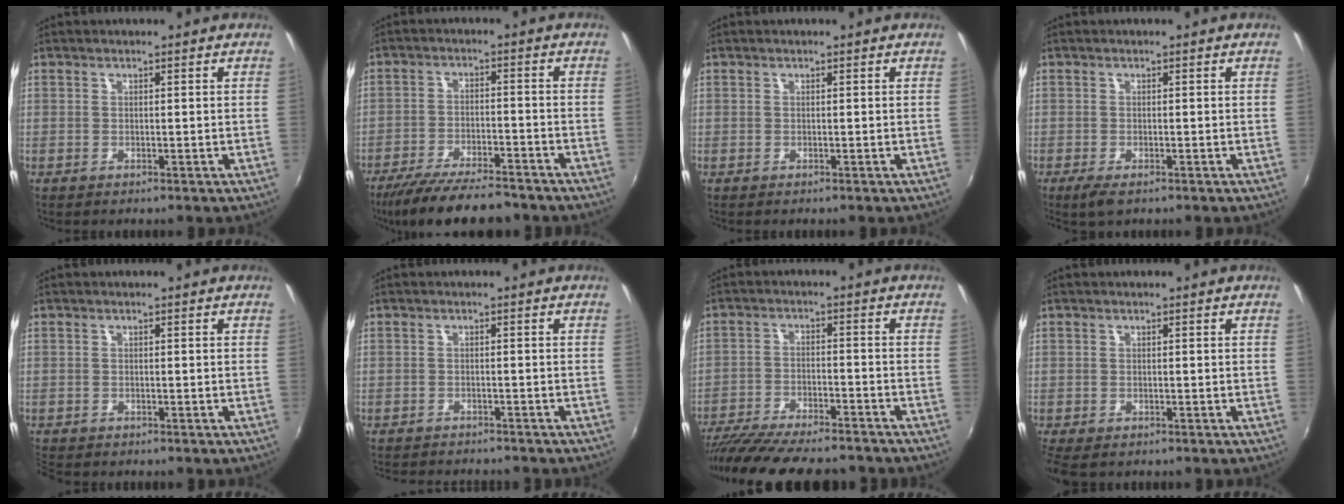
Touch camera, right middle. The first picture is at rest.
{"total": 13.9, "force": [-11.8, 2.9, 6.8], "torque": [-0.143, -0.020, -0.189]}
{"total": 0.0}
{"total": 2.9, "force": [-1.9, 0.9, 2.0], "torque": [-0.044, -0.012, -0.033]}
{"total": 2.6, "force": [-2.4, 0.8, 0.7], "torque": [-0.023, -0.015, -0.045]}
{"total": 7.5, "force": [-6.9, 1.4, 2.4], "torque": [-0.061, -0.013, -0.102]}
{"total": 19.8, "force": [-17.1, 3.9, 9.2], "torque": [-0.177, -0.036, -0.265]}
{"total": 4.3, "force": [-3.1, 1.7, 2.4], "torque": [-0.053, -0.025, -0.054]}